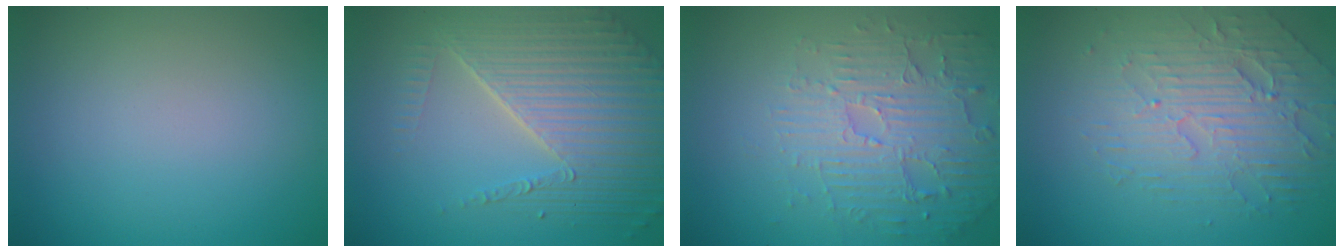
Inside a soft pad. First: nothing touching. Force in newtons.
{"total": 7.2, "press": 5.2, "slide": 5.0}
{"total": 5.3, "press": 3.8, "slide": 3.7}
{"total": 4.7, "press": 4.0, "slide": 2.5}